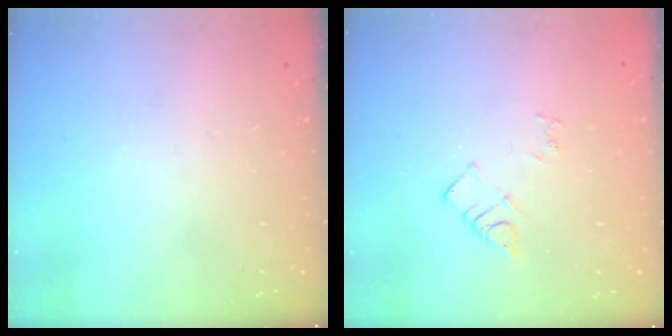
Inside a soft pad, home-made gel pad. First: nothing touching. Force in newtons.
{"total": 5.4, "press": 5.4, "slide": 0.1}